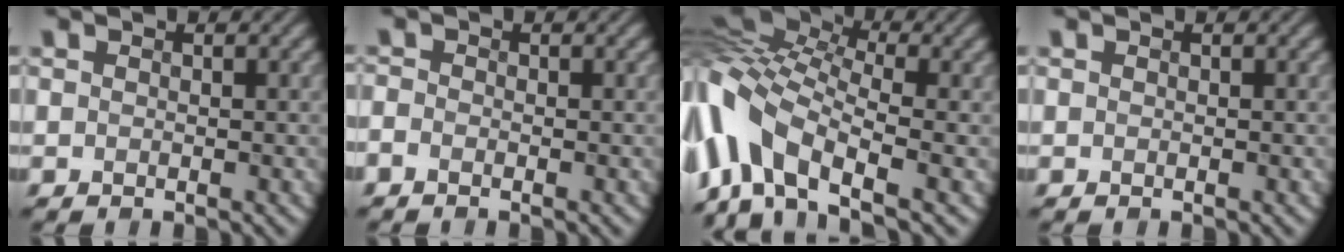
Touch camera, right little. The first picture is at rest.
{"total": 0.8, "force": [-0.8, 0.1, 0.2], "torque": [-0.004, 0.001, -0.020]}
{"total": 11.5, "force": [-3.2, 6.1, 9.2], "torque": [-0.210, 0.018, -0.082]}
{"total": 0.0}